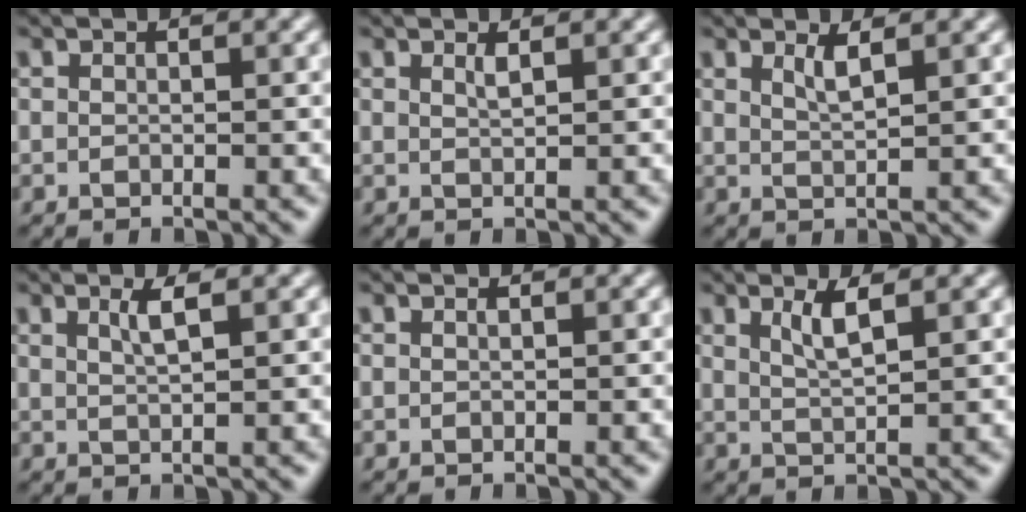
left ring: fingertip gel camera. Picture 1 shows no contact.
{"total": 0.9, "force": [0.6, 0.1, 0.6], "torque": [-0.008, -0.001, 0.010]}
{"total": 1.7, "force": [1.0, 0.4, 1.4], "torque": [-0.020, 0.000, 0.014]}
{"total": 1.8, "force": [0.9, 0.4, 1.5], "torque": [-0.024, 0.002, 0.012]}
{"total": 0.0}
{"total": 2.4, "force": [1.2, 0.5, 2.0], "torque": [-0.035, -0.001, 0.021]}